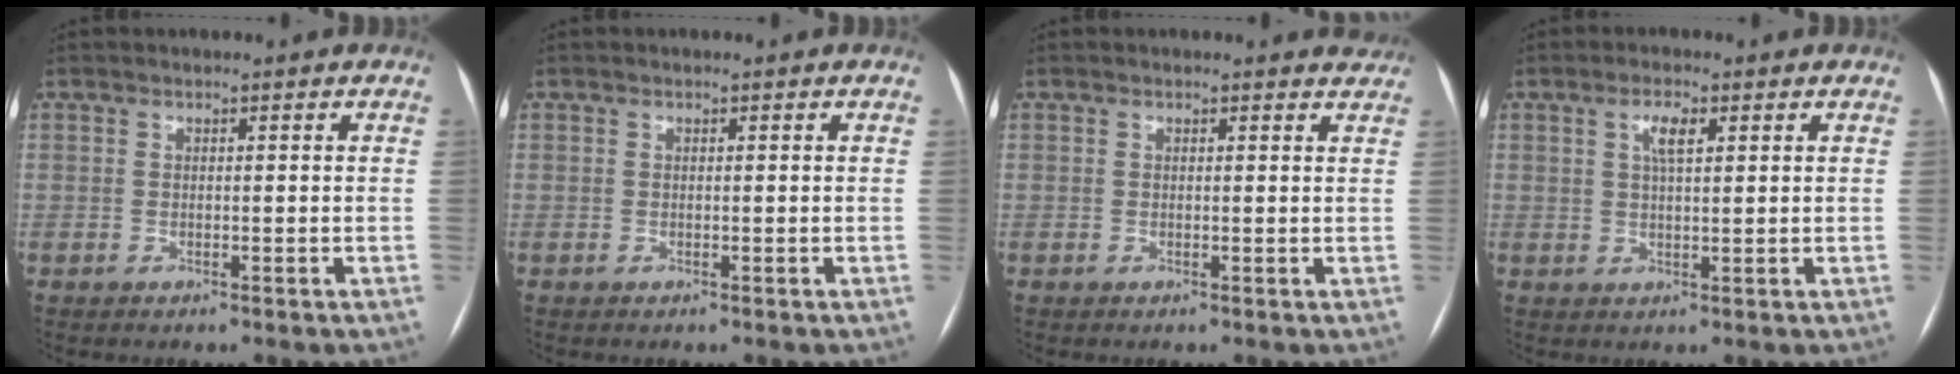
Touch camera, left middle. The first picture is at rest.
{"total": 0.0}
{"total": 2.6, "force": [2.5, 0.7, 0.0], "torque": [0.001, -0.013, 0.002]}
{"total": 3.1, "force": [1.3, 0.7, 2.8], "torque": [-0.056, 0.005, 0.023]}